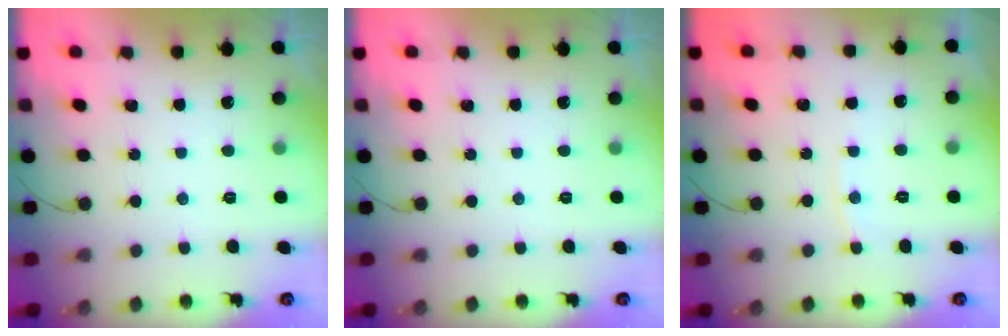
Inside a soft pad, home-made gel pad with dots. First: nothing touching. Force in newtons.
{"total": 0.0}
{"total": 2.8, "press": 2.7, "slide": 0.4}